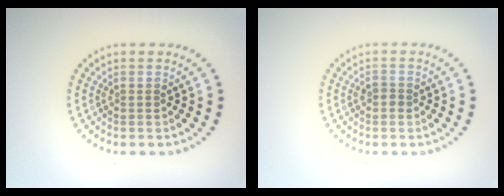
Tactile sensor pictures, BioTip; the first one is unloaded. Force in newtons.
{"total": 1.0, "press": 0.9, "slide": 0.3}